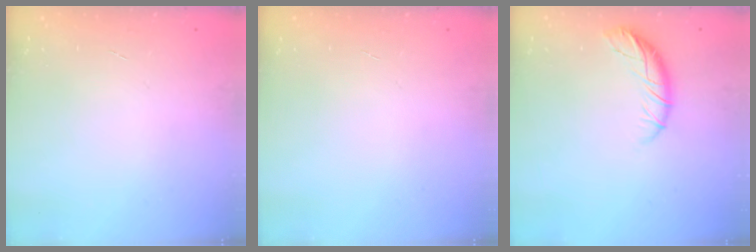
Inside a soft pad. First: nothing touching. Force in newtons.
{"total": 0.0}
{"total": 8.3, "press": 8.2, "slide": 1.5}